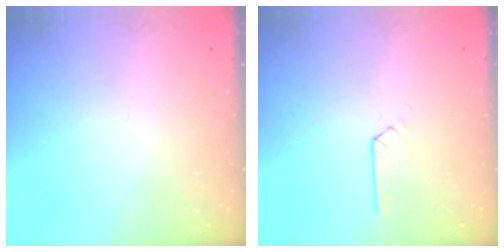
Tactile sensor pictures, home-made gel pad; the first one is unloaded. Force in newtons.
{"total": 2.1, "press": 2.0, "slide": 0.3}